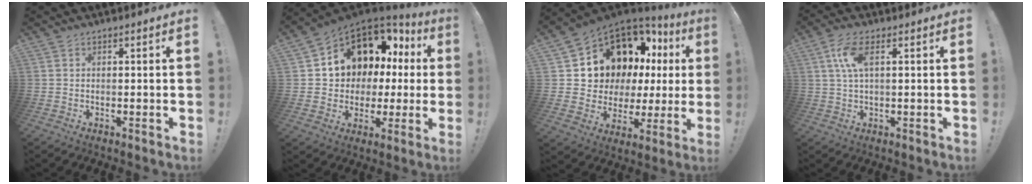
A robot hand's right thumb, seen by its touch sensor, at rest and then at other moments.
{"total": 11.5, "force": [5.1, 9.1, 4.9], "torque": [-0.078, -0.043, 0.109]}
{"total": 12.8, "force": [7.8, 8.0, 6.2], "torque": [-0.106, -0.069, 0.159]}
{"total": 6.7, "force": [1.9, 2.4, 6.0], "torque": [-0.114, -0.003, 0.033]}